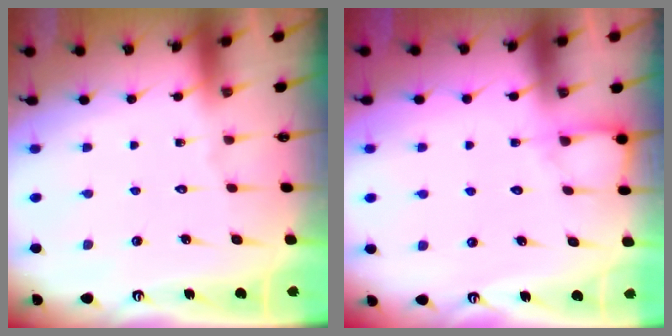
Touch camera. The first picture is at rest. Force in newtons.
{"total": 3.8, "press": 3.8, "slide": 0.4}